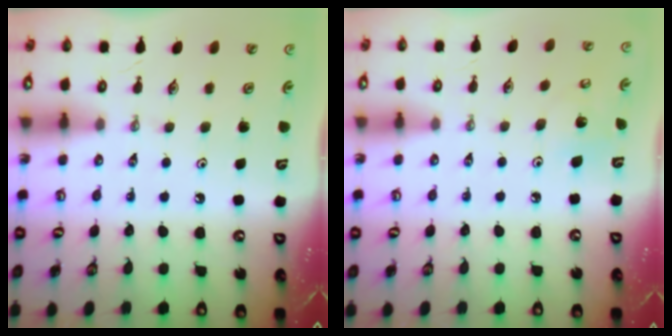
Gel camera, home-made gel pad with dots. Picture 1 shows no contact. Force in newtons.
{"total": 6.3, "press": 6.3, "slide": 0.4}